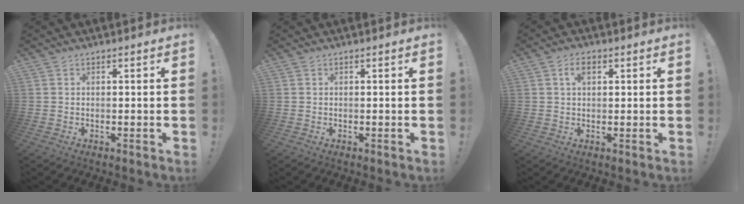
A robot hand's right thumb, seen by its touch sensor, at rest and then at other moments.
{"total": 0.0}
{"total": 3.9, "force": [1.5, 2.1, 3.0], "torque": [-0.051, 0.004, 0.023]}